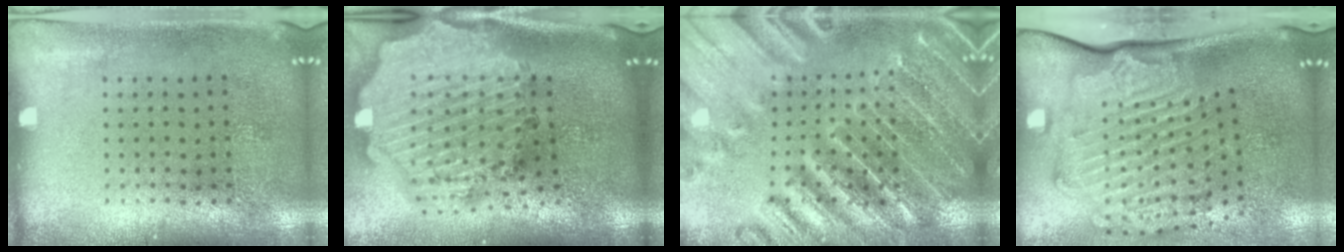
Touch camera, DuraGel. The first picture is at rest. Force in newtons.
{"total": 4.0, "press": 3.3, "slide": 2.3}
{"total": 3.6, "press": 3.5, "slide": 1.0}
{"total": 2.8, "press": 2.3, "slide": 1.7}